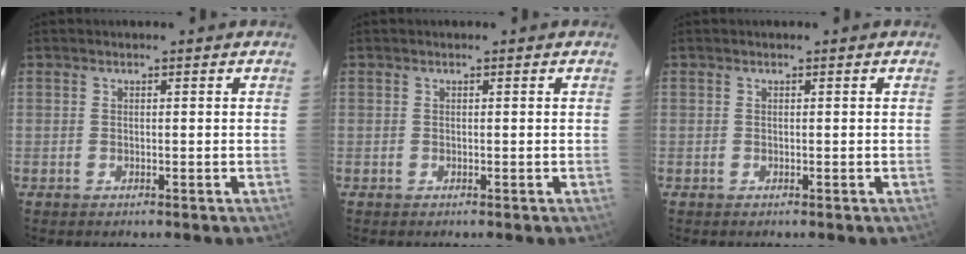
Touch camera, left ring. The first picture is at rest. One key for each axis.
{"total": 0.0}
{"total": 0.0}